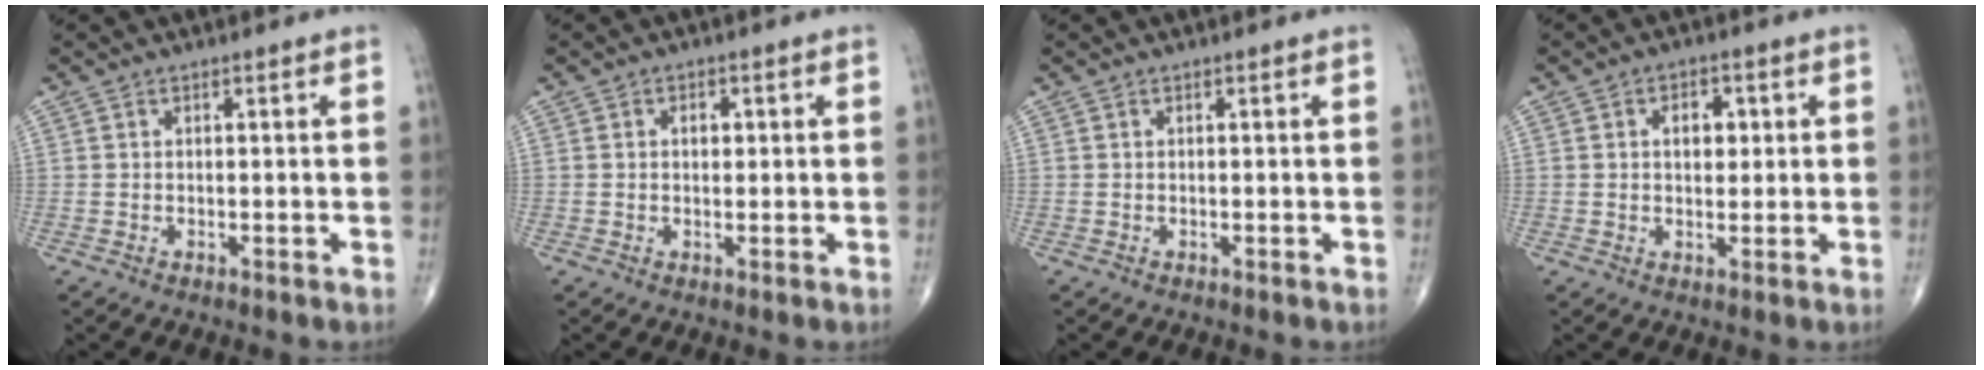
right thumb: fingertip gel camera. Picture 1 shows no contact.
{"total": 1.9, "force": [0.5, 1.3, 1.3], "torque": [-0.013, 0.001, 0.005]}
{"total": 0.0}
{"total": 4.5, "force": [1.0, 2.9, 3.2], "torque": [-0.029, 0.000, 0.014]}